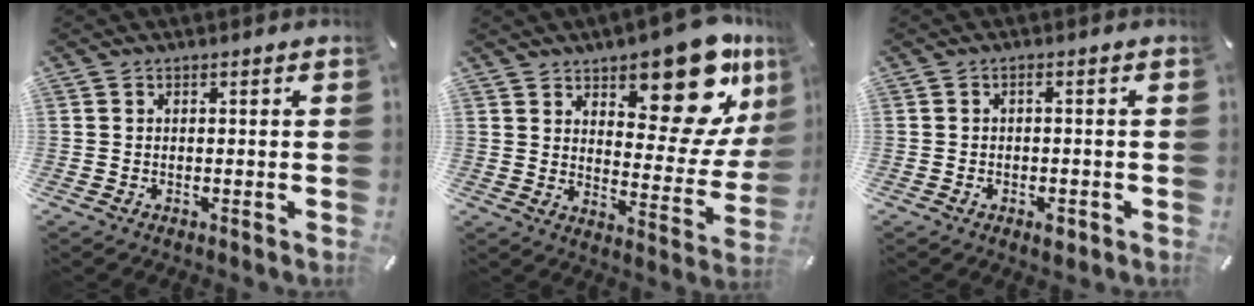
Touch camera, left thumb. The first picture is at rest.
{"total": 18.5, "force": [13.2, 7.3, 10.7], "torque": [-0.127, -0.113, 0.218]}
{"total": 2.4, "force": [-0.9, 1.3, 1.9], "torque": [-0.032, 0.006, -0.017]}